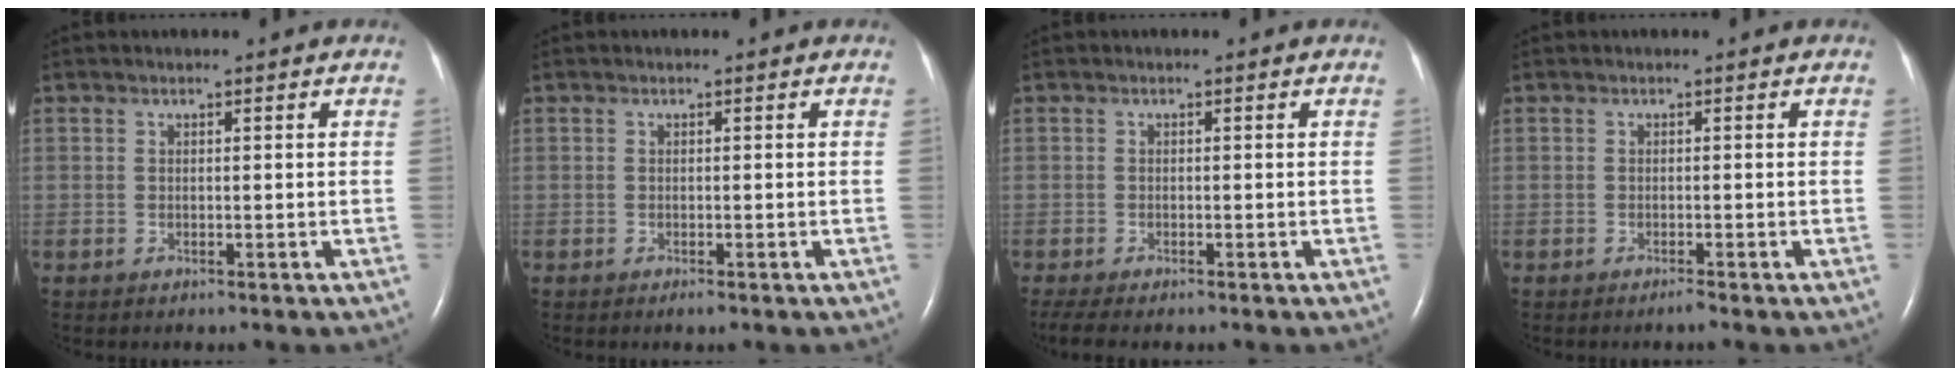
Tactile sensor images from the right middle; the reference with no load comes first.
{"total": 0.6, "force": [-0.4, -0.1, 0.5], "torque": [-0.012, -0.004, -0.004]}
{"total": 4.1, "force": [-3.3, 1.0, 2.3], "torque": [-0.044, -0.013, -0.050]}
{"total": 0.7, "force": [-0.5, -0.3, 0.3], "torque": [-0.009, -0.002, -0.008]}